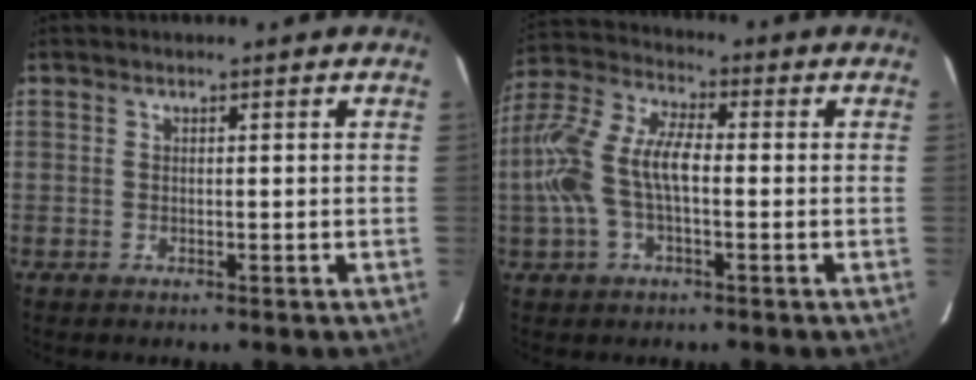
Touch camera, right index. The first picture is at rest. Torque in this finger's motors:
{"motor_torque": [0.48, -0.07, 0.41, 0.21]}